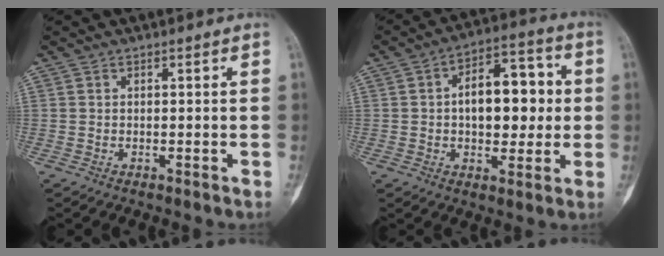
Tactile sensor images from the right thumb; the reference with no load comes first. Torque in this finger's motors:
{"motor_torque": [1.06, 1.34, 0.79, -0.92, 0.30]}